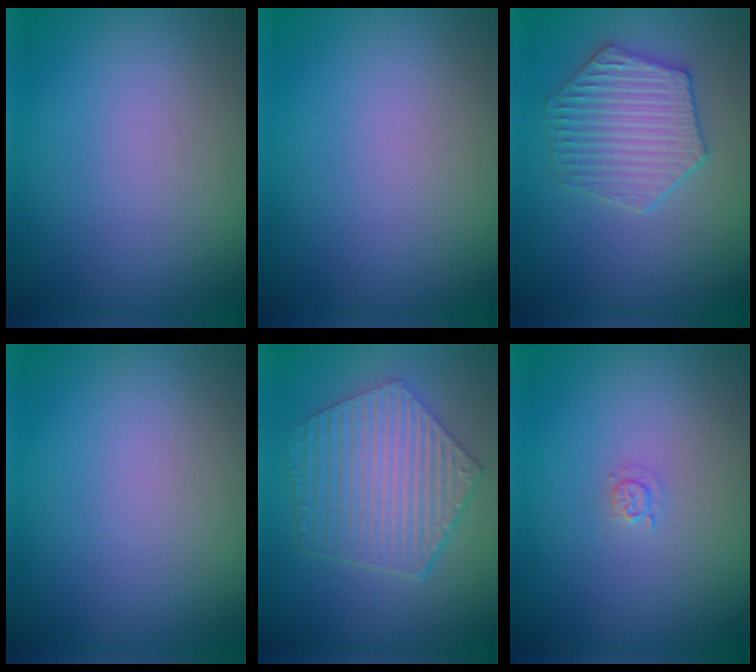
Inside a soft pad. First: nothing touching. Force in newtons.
{"total": 0.0}
{"total": 4.3, "press": 4.0, "slide": 1.6}
{"total": 0.0}
{"total": 6.6, "press": 5.1, "slide": 4.2}
{"total": 0.9, "press": 0.9, "slide": 0.1}